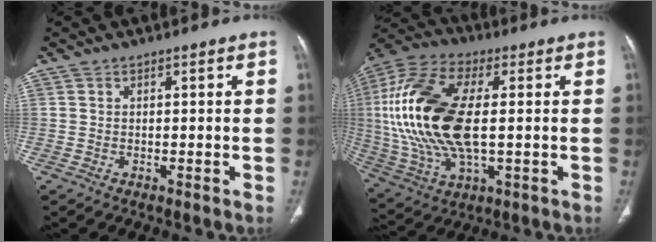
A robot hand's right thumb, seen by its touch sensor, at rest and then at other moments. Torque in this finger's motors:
{"motor_torque": [2.49, 2.52, 1.49, -1.28, 0.91]}